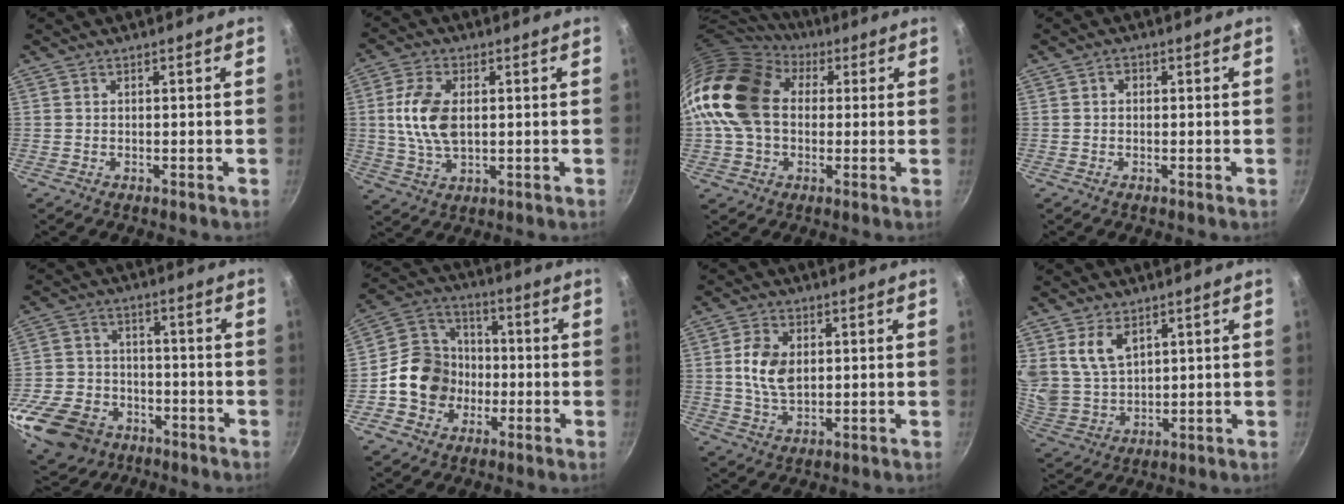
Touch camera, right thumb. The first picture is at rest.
{"total": 10.0, "force": [1.1, 5.8, 8.1], "torque": [-0.157, 0.001, 0.020]}
{"total": 19.7, "force": [2.8, 14.7, 12.9], "torque": [-0.237, 0.036, 0.037]}
{"total": 1.4, "force": [0.1, 1.2, 0.8], "torque": [-0.012, 0.004, 0.000]}
{"total": 20.3, "force": [-9.7, 14.7, 10.1], "torque": [-0.206, 0.035, -0.163]}
{"total": 12.8, "force": [-2.8, 11.2, 5.5], "torque": [-0.066, 0.037, -0.065]}
{"total": 7.9, "force": [1.1, 5.1, 6.0], "torque": [-0.102, -0.003, 0.022]}
{"total": 9.3, "force": [4.4, 6.0, 5.6], "torque": [-0.094, -0.031, 0.100]}